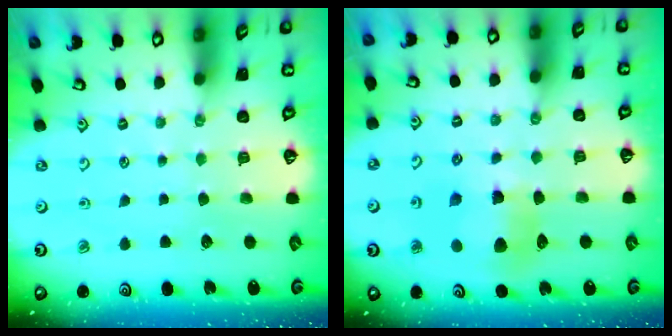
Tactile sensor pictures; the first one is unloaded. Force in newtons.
{"total": 9.2, "press": 9.1, "slide": 1.0}